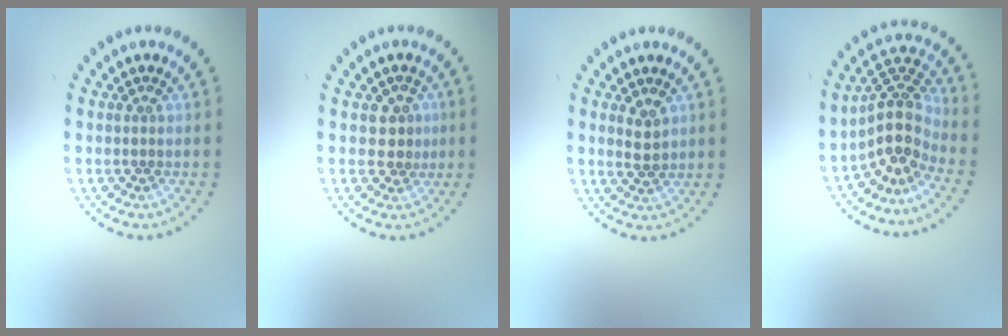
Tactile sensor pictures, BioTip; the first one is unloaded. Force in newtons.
{"total": 2.0, "press": 1.8, "slide": 0.9}
{"total": 1.9, "press": 1.8, "slide": 0.6}
{"total": 4.1, "press": 2.9, "slide": 2.8}